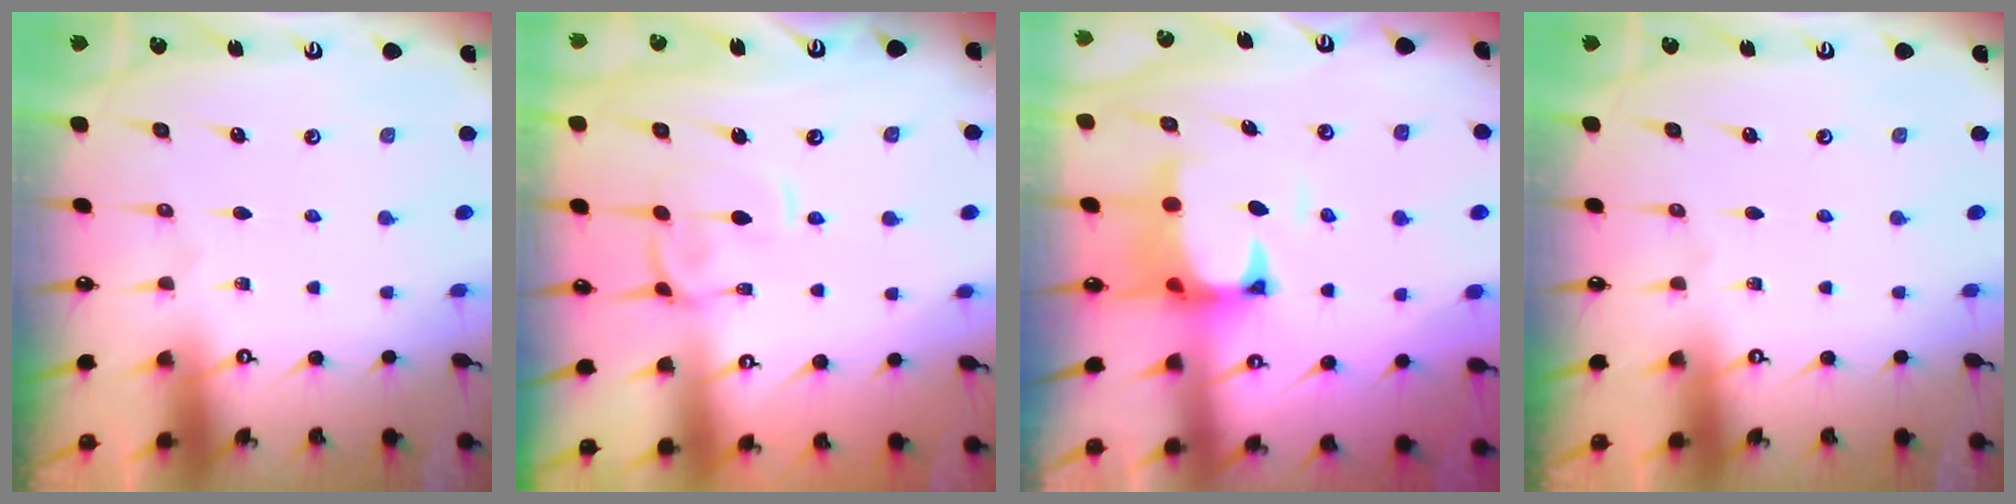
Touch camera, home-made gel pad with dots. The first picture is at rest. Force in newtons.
{"total": 1.0, "press": 0.6, "slide": 0.7}
{"total": 2.6, "press": 2.4, "slide": 1.1}
{"total": 0.0}